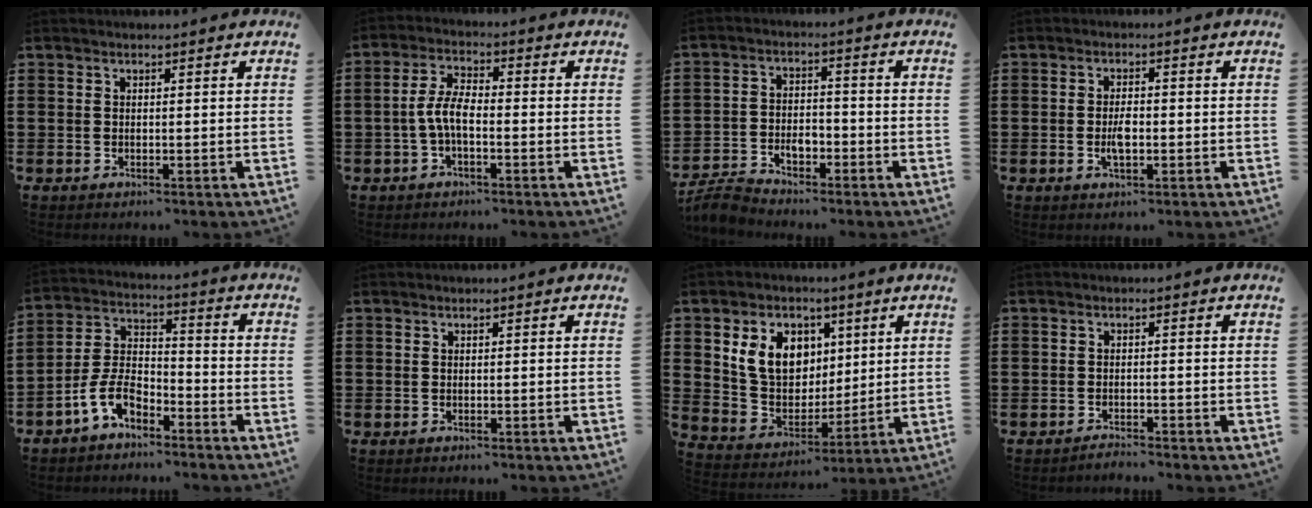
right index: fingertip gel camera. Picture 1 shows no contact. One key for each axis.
{"total": 5.3, "fx": -1.3, "fy": 2.1, "fz": 4.7, "tx": -0.110, "ty": -0.001, "tz": -0.032}
{"total": 4.0, "fx": -3.3, "fy": 1.6, "fz": 1.7, "tx": -0.037, "ty": 0.013, "tz": -0.066}
{"total": 3.1, "fx": -0.6, "fy": 1.3, "fz": 2.8, "tx": -0.058, "ty": 0.000, "tz": -0.013}
{"total": 7.3, "fx": -4.8, "fy": 3.5, "fz": 4.2, "tx": -0.101, "ty": 0.009, "tz": -0.096}
{"total": 0.0}
{"total": 9.8, "fx": 3.4, "fy": 7.9, "fz": 4.7, "tx": -0.119, "ty": 0.011, "tz": 0.065}
{"total": 1.4, "fx": -1.4, "fy": 0.0, "fz": 0.0, "tx": -0.003, "ty": 0.004, "tz": -0.029}